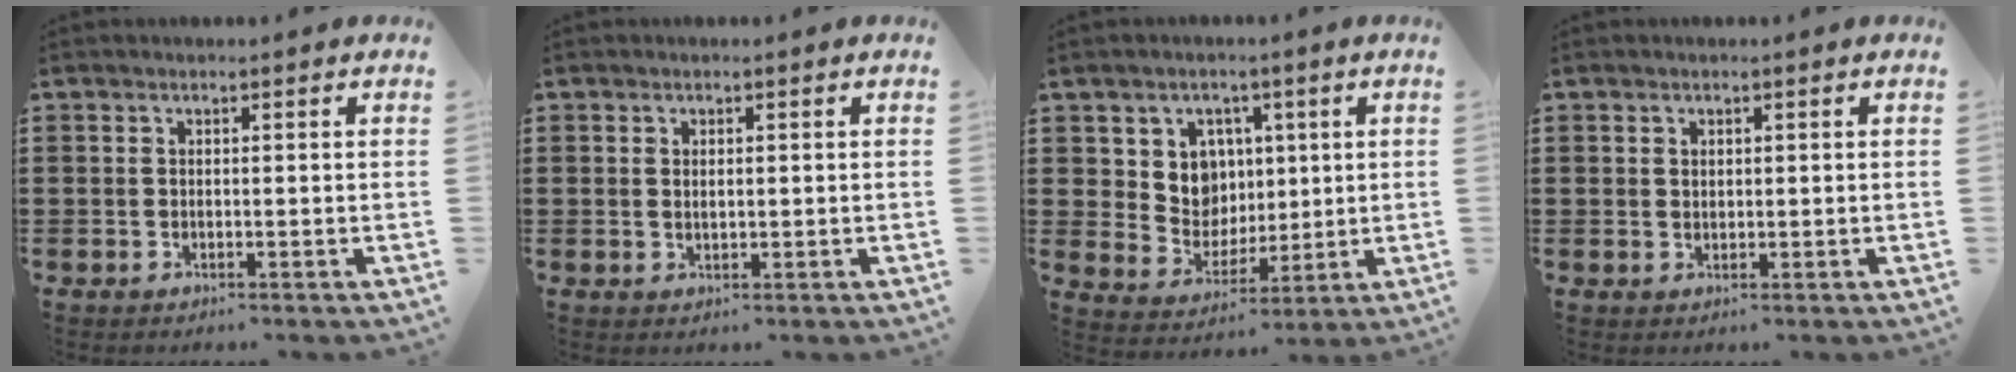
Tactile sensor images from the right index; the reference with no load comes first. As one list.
[{"total": 0.9, "force": [0.2, 0.4, 0.8], "torque": [-0.016, 0.003, 0.004]}, {"total": 7.3, "force": [2.3, 6.5, 2.2], "torque": [-0.063, 0.002, 0.043]}, {"total": 0.9, "force": [0.6, 0.6, 0.2], "torque": [-0.006, 0.002, 0.012]}]